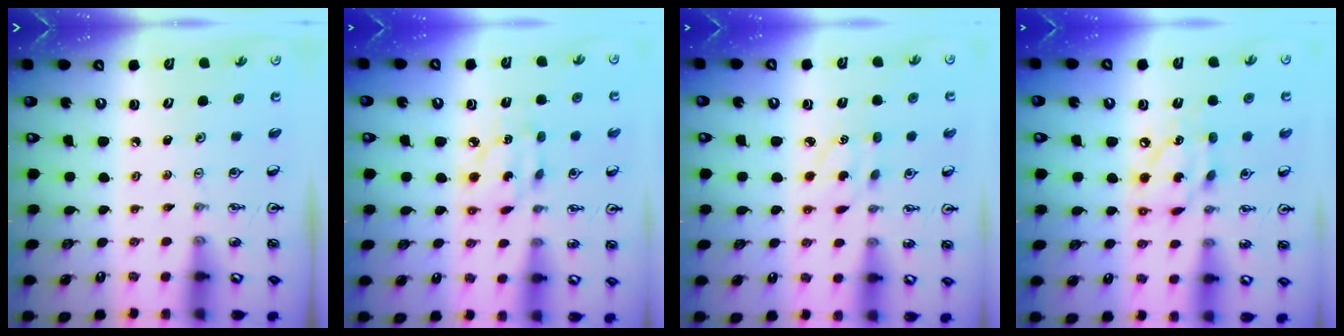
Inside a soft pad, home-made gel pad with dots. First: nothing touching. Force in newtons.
{"total": 6.7, "press": 6.7, "slide": 0.3}
{"total": 3.3, "press": 3.2, "slide": 0.8}
{"total": 11.0, "press": 10.9, "slide": 0.7}